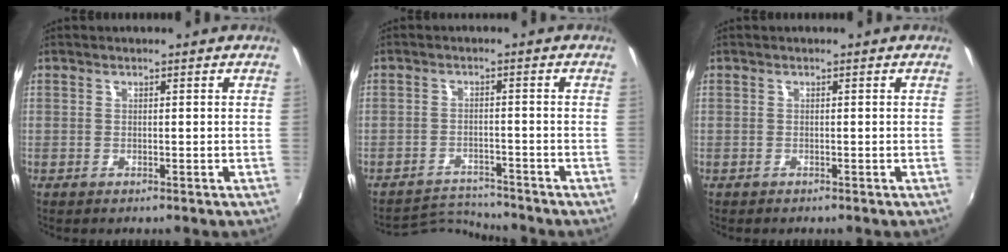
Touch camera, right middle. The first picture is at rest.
{"total": 5.2, "force": [-5.2, -0.4, -0.8], "torque": [-0.010, 0.007, -0.093]}
{"total": 0.0}